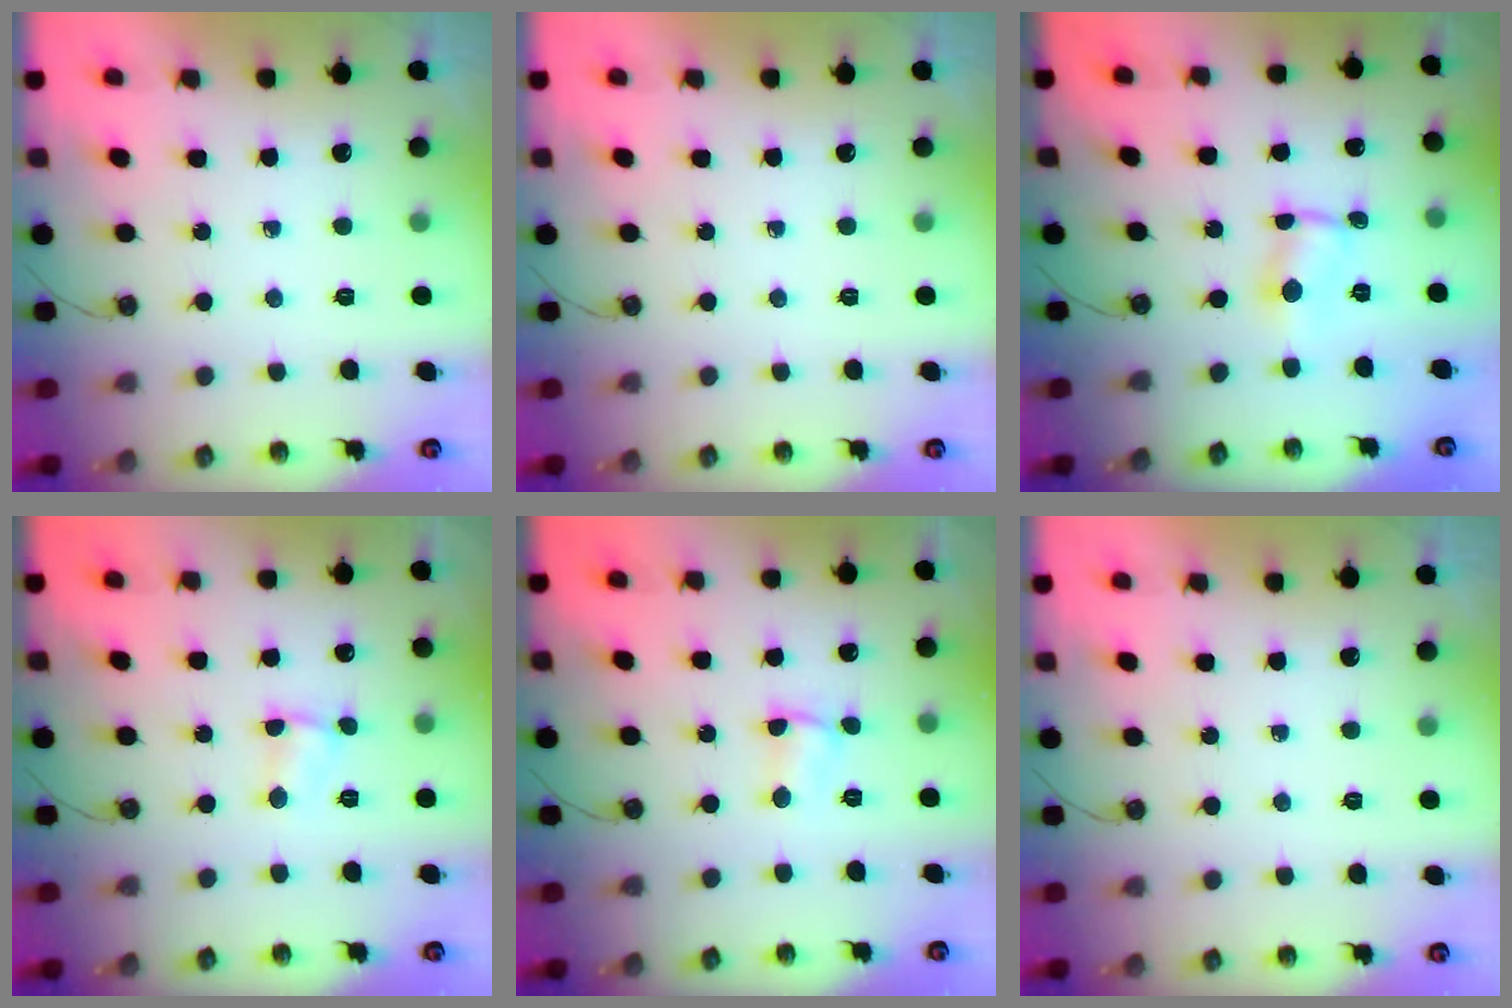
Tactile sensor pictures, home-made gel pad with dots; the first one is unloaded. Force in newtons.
{"total": 0.0}
{"total": 3.3, "press": 1.1, "slide": 3.1}
{"total": 2.4, "press": 2.3, "slide": 0.4}
{"total": 1.2, "press": 1.1, "slide": 0.4}
{"total": 0.0}